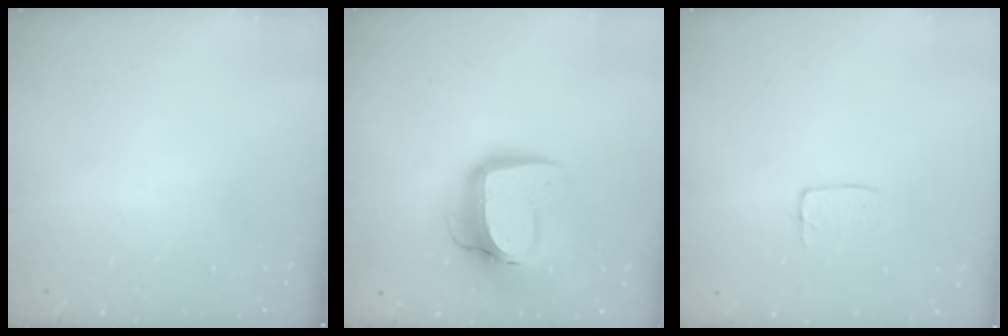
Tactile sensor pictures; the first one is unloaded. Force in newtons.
{"total": 13.6, "press": 13.5, "slide": 1.4}
{"total": 3.5, "press": 3.5, "slide": 0.2}